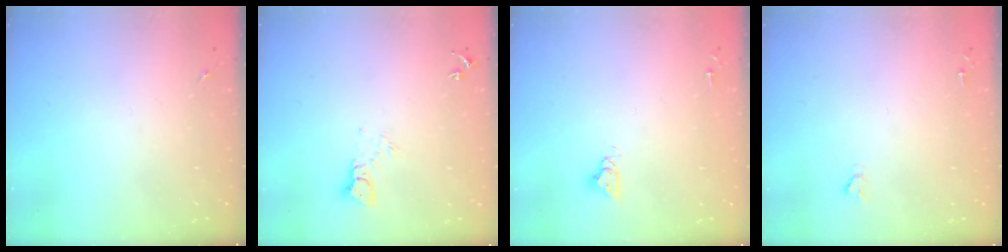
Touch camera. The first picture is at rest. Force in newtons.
{"total": 3.7, "press": 3.7, "slide": 0.4}
{"total": 4.8, "press": 4.8, "slide": 0.3}
{"total": 1.6, "press": 1.6, "slide": 0.2}